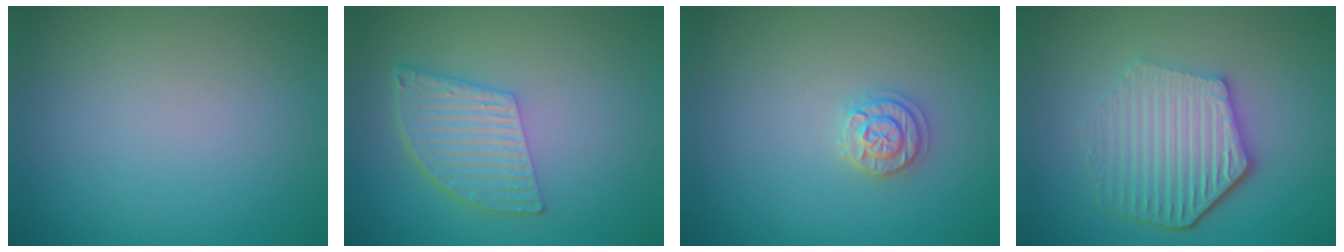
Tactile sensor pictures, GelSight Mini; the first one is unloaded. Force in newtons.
{"total": 5.1, "press": 3.7, "slide": 3.6}
{"total": 1.8, "press": 1.8, "slide": 0.1}
{"total": 6.1, "press": 4.6, "slide": 4.1}